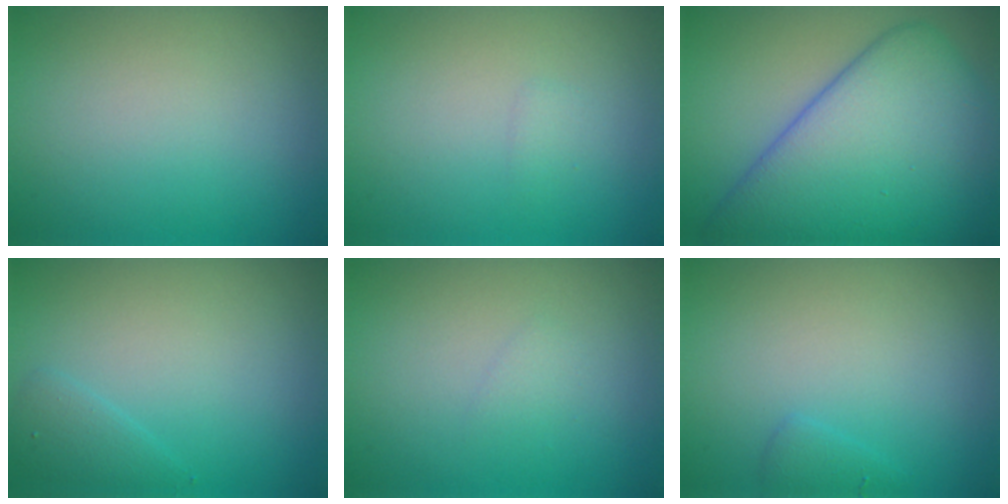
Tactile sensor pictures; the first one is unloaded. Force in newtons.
{"total": 0.7, "press": 0.7, "slide": 0.1}
{"total": 12.2, "press": 12.2, "slide": 0.5}
{"total": 1.4, "press": 1.4, "slide": 0.1}
{"total": 0.7, "press": 0.7, "slide": 0.1}
{"total": 1.0, "press": 1.0, "slide": 0.1}